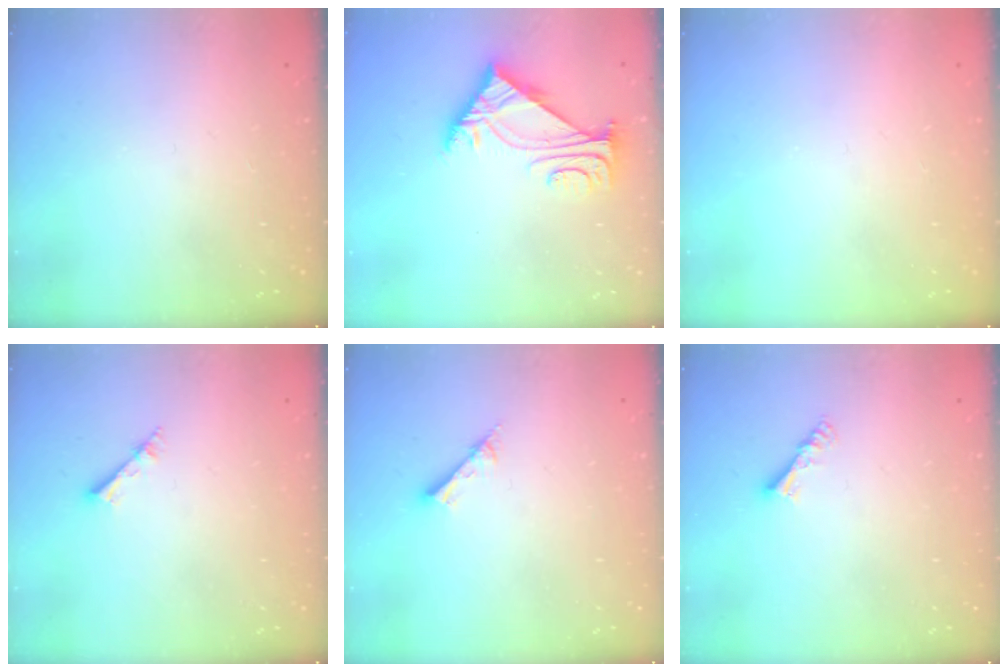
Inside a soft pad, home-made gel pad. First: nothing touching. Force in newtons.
{"total": 5.6, "press": 5.5, "slide": 1.0}
{"total": 0.0}
{"total": 2.6, "press": 2.6, "slide": 0.3}
{"total": 3.7, "press": 3.7, "slide": 0.3}
{"total": 5.2, "press": 5.1, "slide": 0.5}